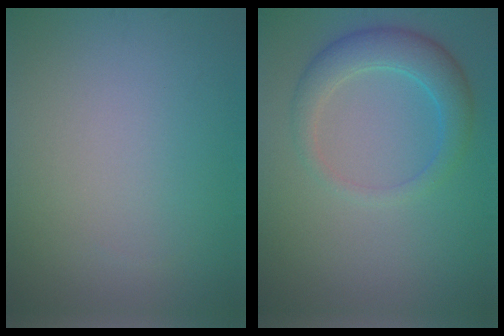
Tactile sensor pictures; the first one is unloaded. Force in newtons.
{"total": 3.9, "press": 3.9, "slide": 0.2}